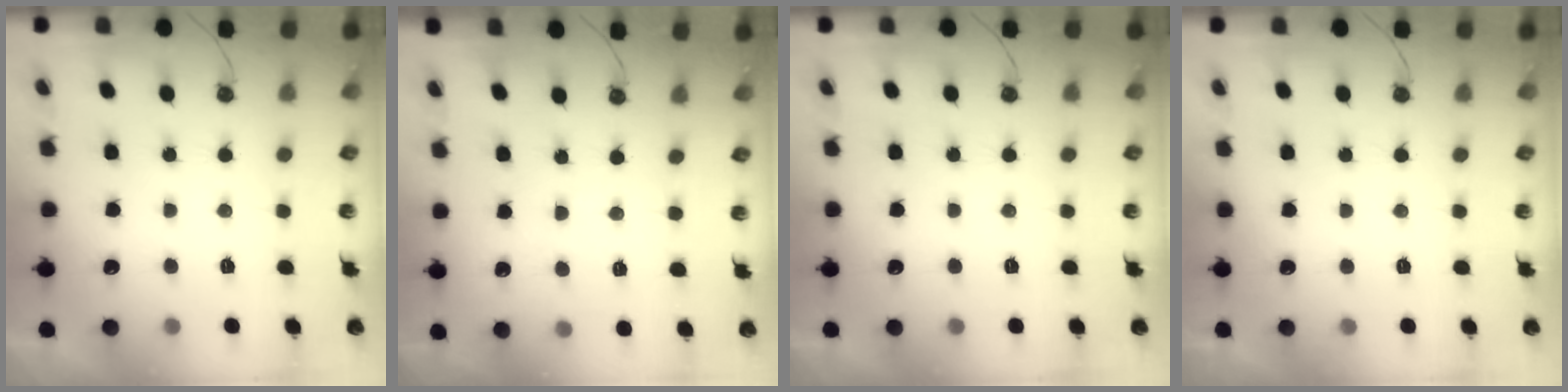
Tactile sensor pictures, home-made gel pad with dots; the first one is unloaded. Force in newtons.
{"total": 1.9, "press": 1.9, "slide": 0.3}
{"total": 0.0}
{"total": 0.0}